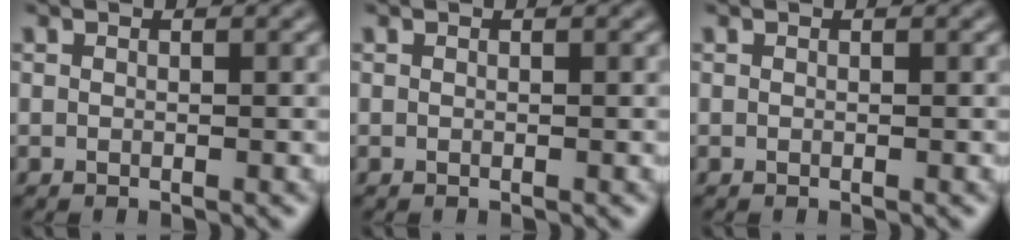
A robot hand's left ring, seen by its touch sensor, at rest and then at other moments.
{"total": 0.0}
{"total": 0.0}